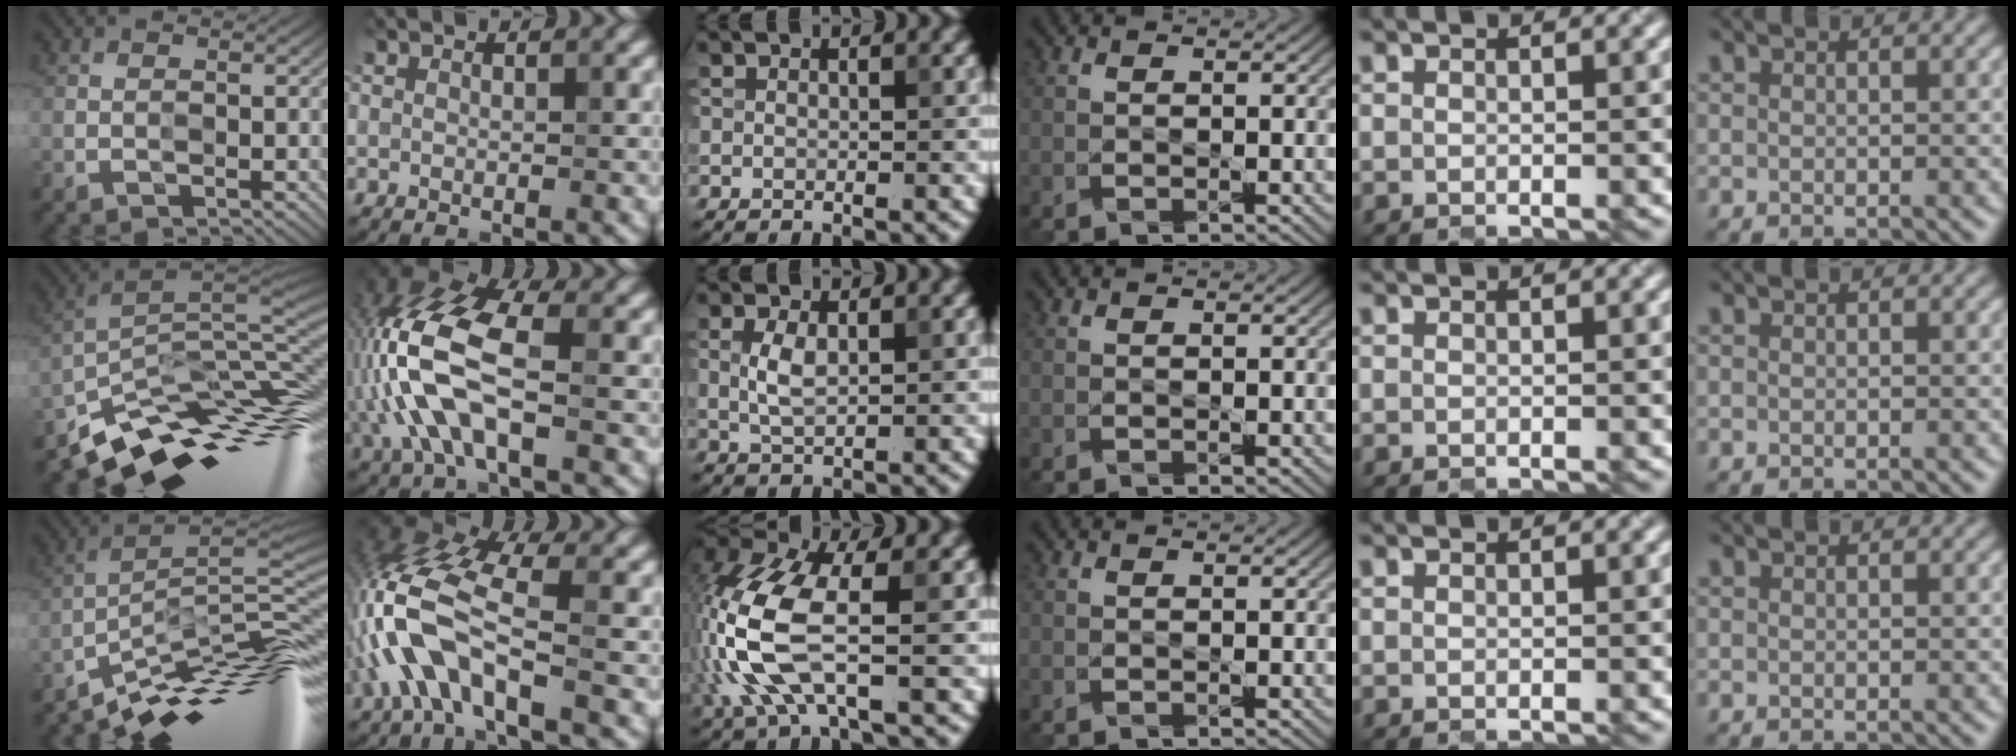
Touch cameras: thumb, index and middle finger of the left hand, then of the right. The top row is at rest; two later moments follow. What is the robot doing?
{"motion": "open", "object": "laptop"}